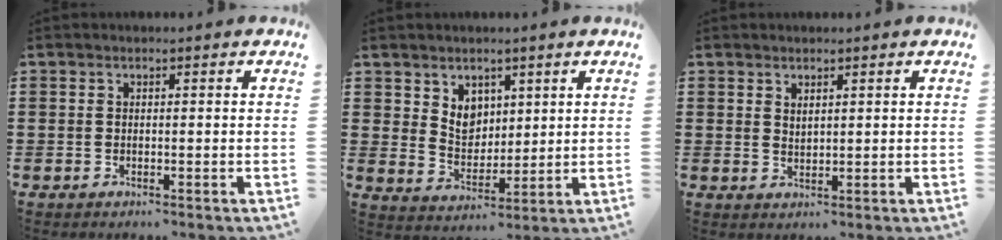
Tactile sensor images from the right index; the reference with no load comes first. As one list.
[{"total": 5.1, "force": [3.2, 3.8, 1.2], "torque": [-0.034, 0.001, 0.057]}, {"total": 1.4, "force": [1.3, 0.5, 0.2], "torque": [-0.006, 0.002, 0.025]}]